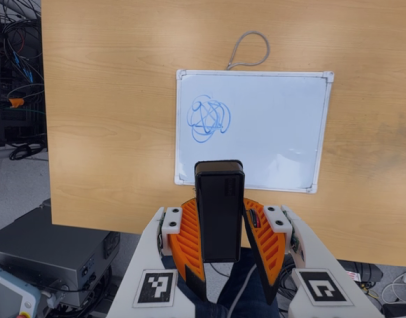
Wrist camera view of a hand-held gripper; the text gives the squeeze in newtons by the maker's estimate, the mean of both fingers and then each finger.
{"total": 5.3, "left": 5.0, "right": 5.7}